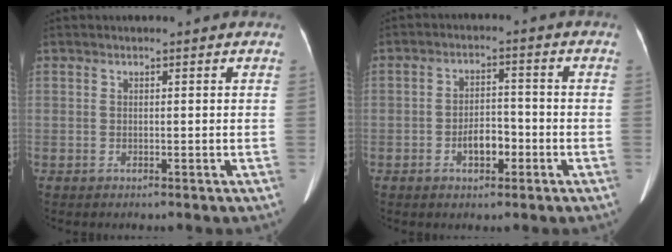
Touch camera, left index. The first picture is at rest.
{"total": 4.4, "force": [-2.3, 2.0, 3.2], "torque": [-0.052, 0.001, -0.035]}